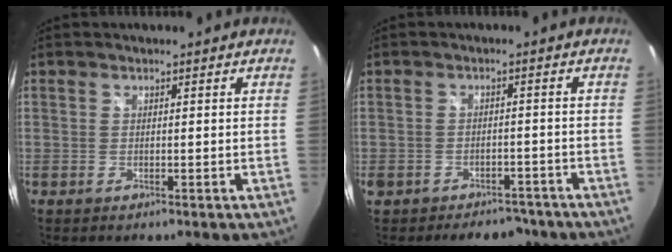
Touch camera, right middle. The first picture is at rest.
{"total": 9.0, "force": [-6.8, 5.1, 3.0], "torque": [-0.077, 0.004, -0.082]}